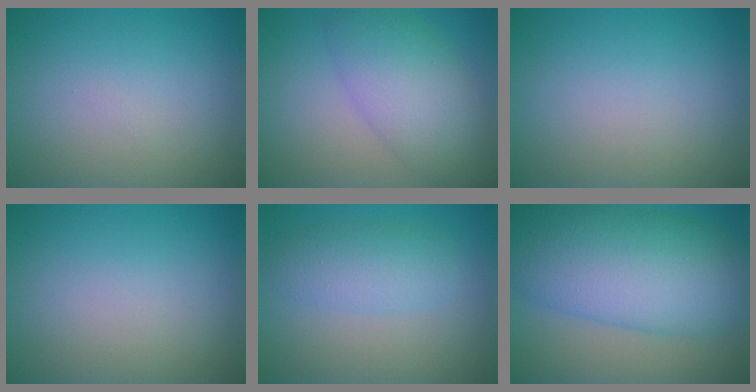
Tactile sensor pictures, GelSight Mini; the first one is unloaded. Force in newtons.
{"total": 6.4, "press": 6.4, "slide": 0.2}
{"total": 0.0}
{"total": 0.0}
{"total": 3.4, "press": 3.4, "slide": 0.1}
{"total": 12.3, "press": 12.3, "slide": 0.3}